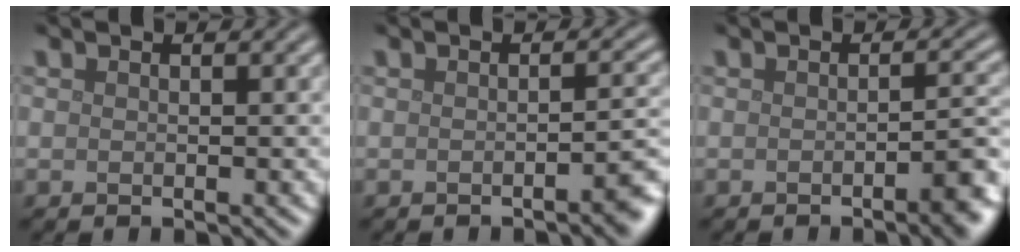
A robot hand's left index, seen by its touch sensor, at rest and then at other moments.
{"total": 2.4, "force": [-1.2, 0.5, 2.0], "torque": [-0.020, 0.003, -0.021]}
{"total": 3.4, "force": [-1.6, 0.8, 2.9], "torque": [-0.033, 0.001, -0.028]}